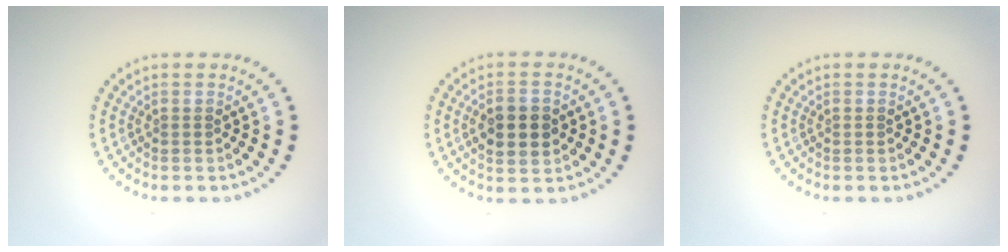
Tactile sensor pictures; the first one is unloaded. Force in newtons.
{"total": 4.3, "press": 4.3, "slide": 0.1}
{"total": 0.0}